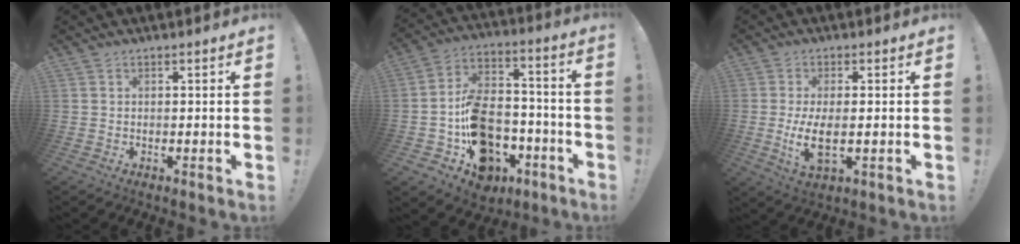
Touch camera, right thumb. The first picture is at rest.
{"total": 16.3, "force": [-6.2, 12.4, 8.7], "torque": [-0.140, 0.044, -0.093]}
{"total": 8.1, "force": [-1.3, 2.9, 7.4], "torque": [-0.150, -0.012, -0.020]}